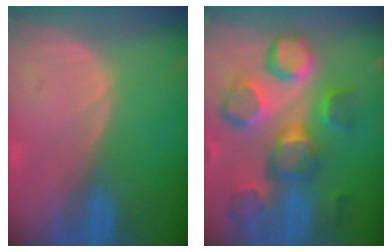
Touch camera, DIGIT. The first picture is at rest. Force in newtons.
{"total": 12.4, "press": 11.1, "slide": 5.6}